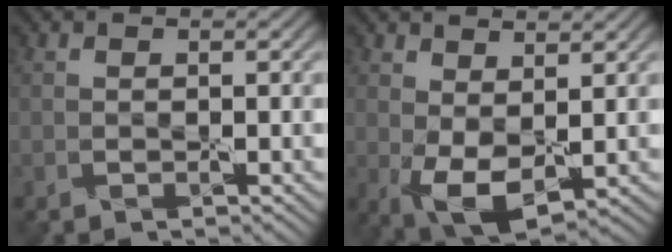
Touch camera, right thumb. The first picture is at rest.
{"total": 5.9, "force": [0.6, 3.0, 5.0], "torque": [-0.111, -0.005, 0.013]}